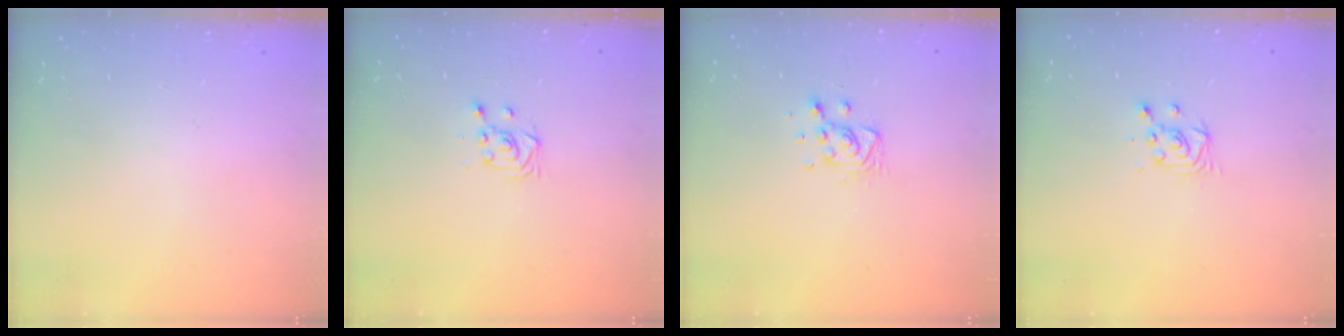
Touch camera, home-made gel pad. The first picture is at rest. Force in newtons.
{"total": 3.6, "press": 3.5, "slide": 1.2}
{"total": 9.3, "press": 9.0, "slide": 2.3}
{"total": 3.4, "press": 3.4, "slide": 0.4}